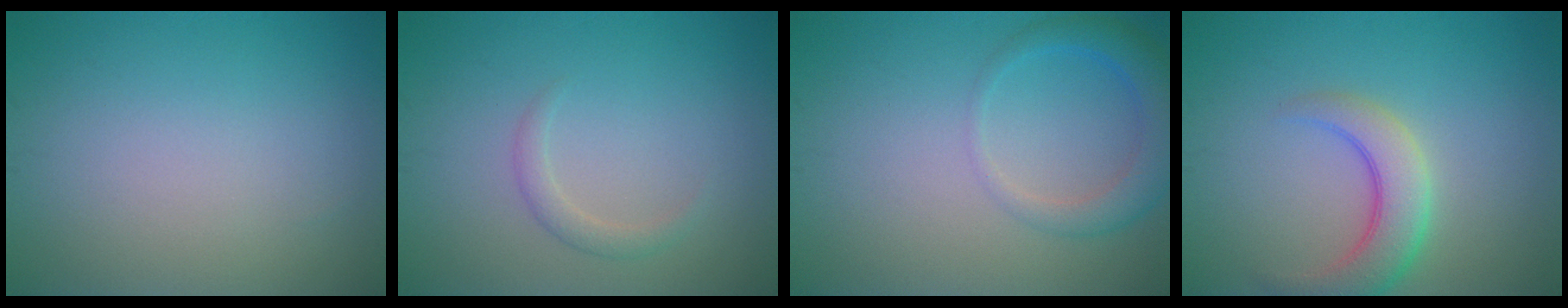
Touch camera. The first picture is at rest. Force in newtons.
{"total": 1.4, "press": 1.4, "slide": 0.1}
{"total": 3.4, "press": 3.4, "slide": 0.2}
{"total": 4.6, "press": 4.6, "slide": 0.2}